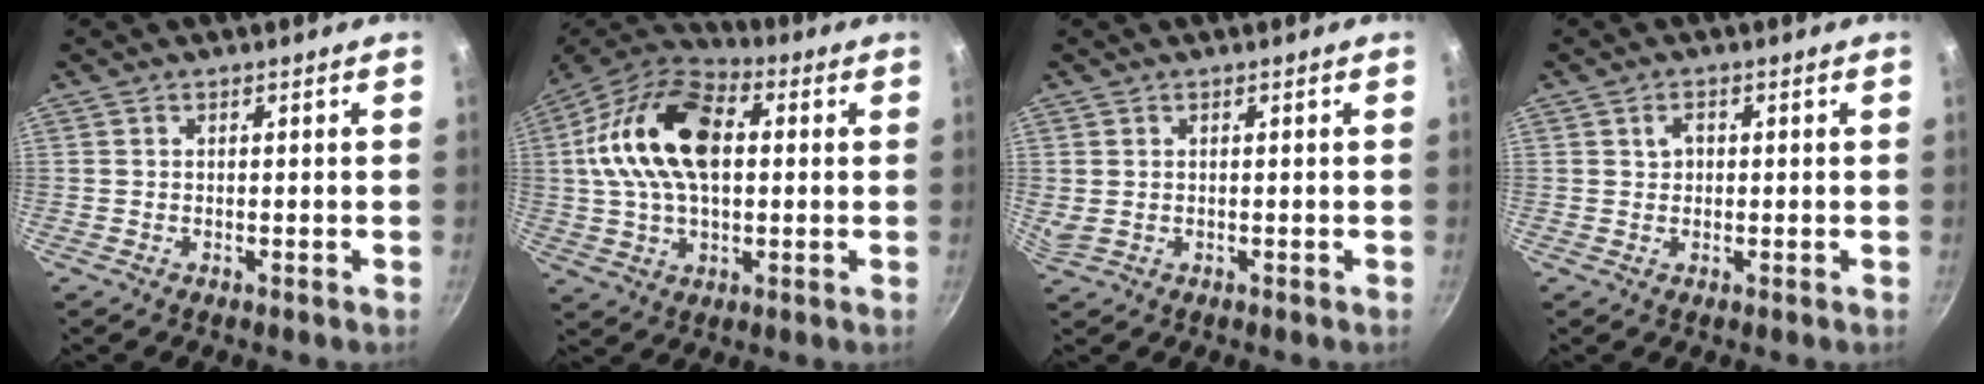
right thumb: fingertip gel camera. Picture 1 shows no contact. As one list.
[{"total": 20.1, "force": [2.9, 12.1, 15.8], "torque": [-0.278, 0.025, 0.034]}, {"total": 1.9, "force": [0.4, 1.4, 1.2], "torque": [-0.020, -0.004, 0.012]}, {"total": 2.0, "force": [0.6, 1.6, 1.1], "torque": [-0.009, 0.000, 0.007]}]